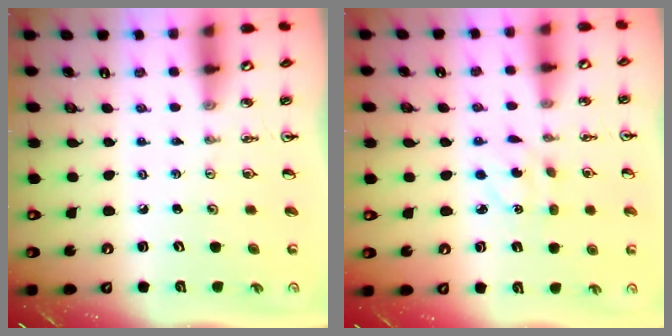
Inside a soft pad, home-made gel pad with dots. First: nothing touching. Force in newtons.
{"total": 4.2, "press": 4.1, "slide": 0.9}